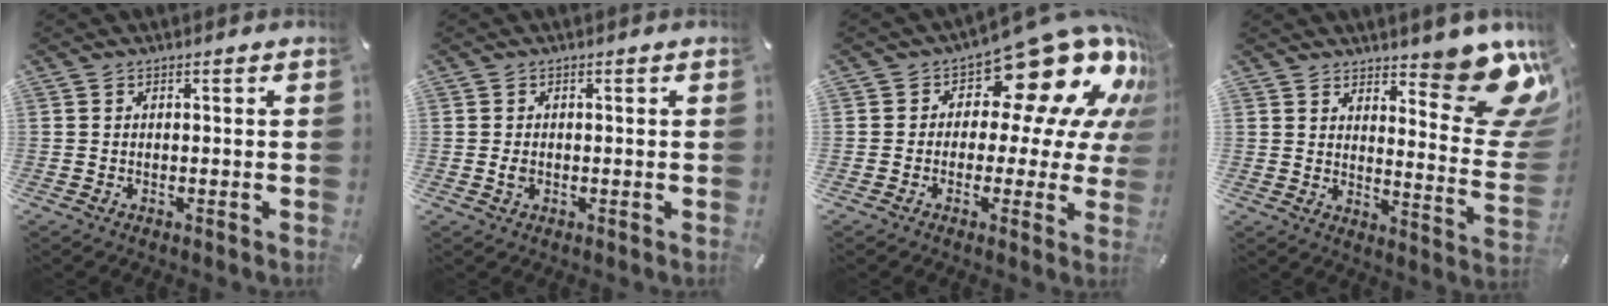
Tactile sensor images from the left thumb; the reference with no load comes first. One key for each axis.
{"total": 1.7, "fx": -0.1, "fy": 1.2, "fz": 1.1, "tx": -0.021, "ty": 0.003, "tz": -0.002}
{"total": 17.5, "fx": 10.1, "fy": 8.3, "fz": 11.6, "tx": -0.164, "ty": -0.080, "tz": 0.168}
{"total": 15.9, "fx": 11.2, "fy": 6.2, "fz": 9.4, "tx": -0.097, "ty": -0.103, "tz": 0.192}